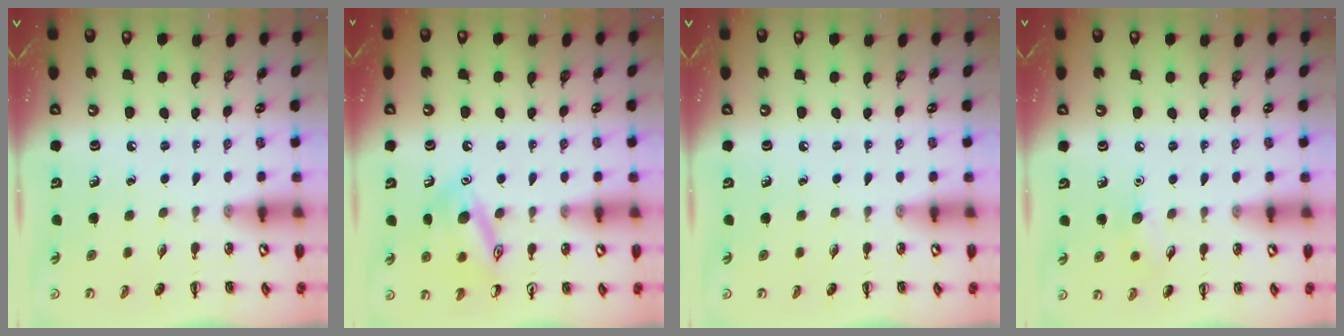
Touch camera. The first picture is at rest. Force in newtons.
{"total": 14.0, "press": 13.9, "slide": 1.1}
{"total": 0.0}
{"total": 6.7, "press": 6.4, "slide": 1.9}